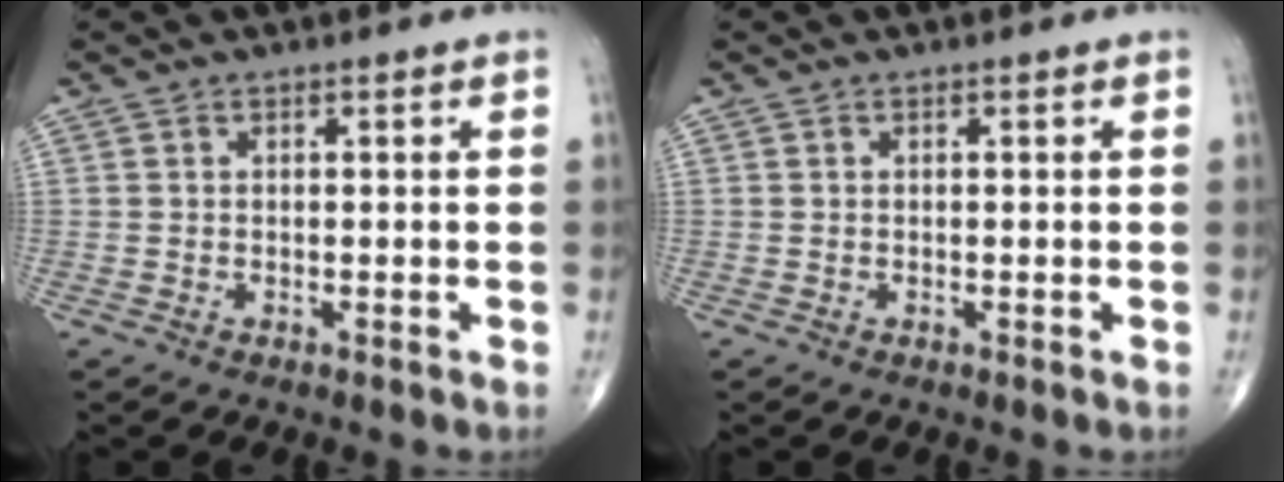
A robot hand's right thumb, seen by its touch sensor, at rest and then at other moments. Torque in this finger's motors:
{"motor_torque": [0.00, 0.00, -0.01, 0.01, 0.00]}